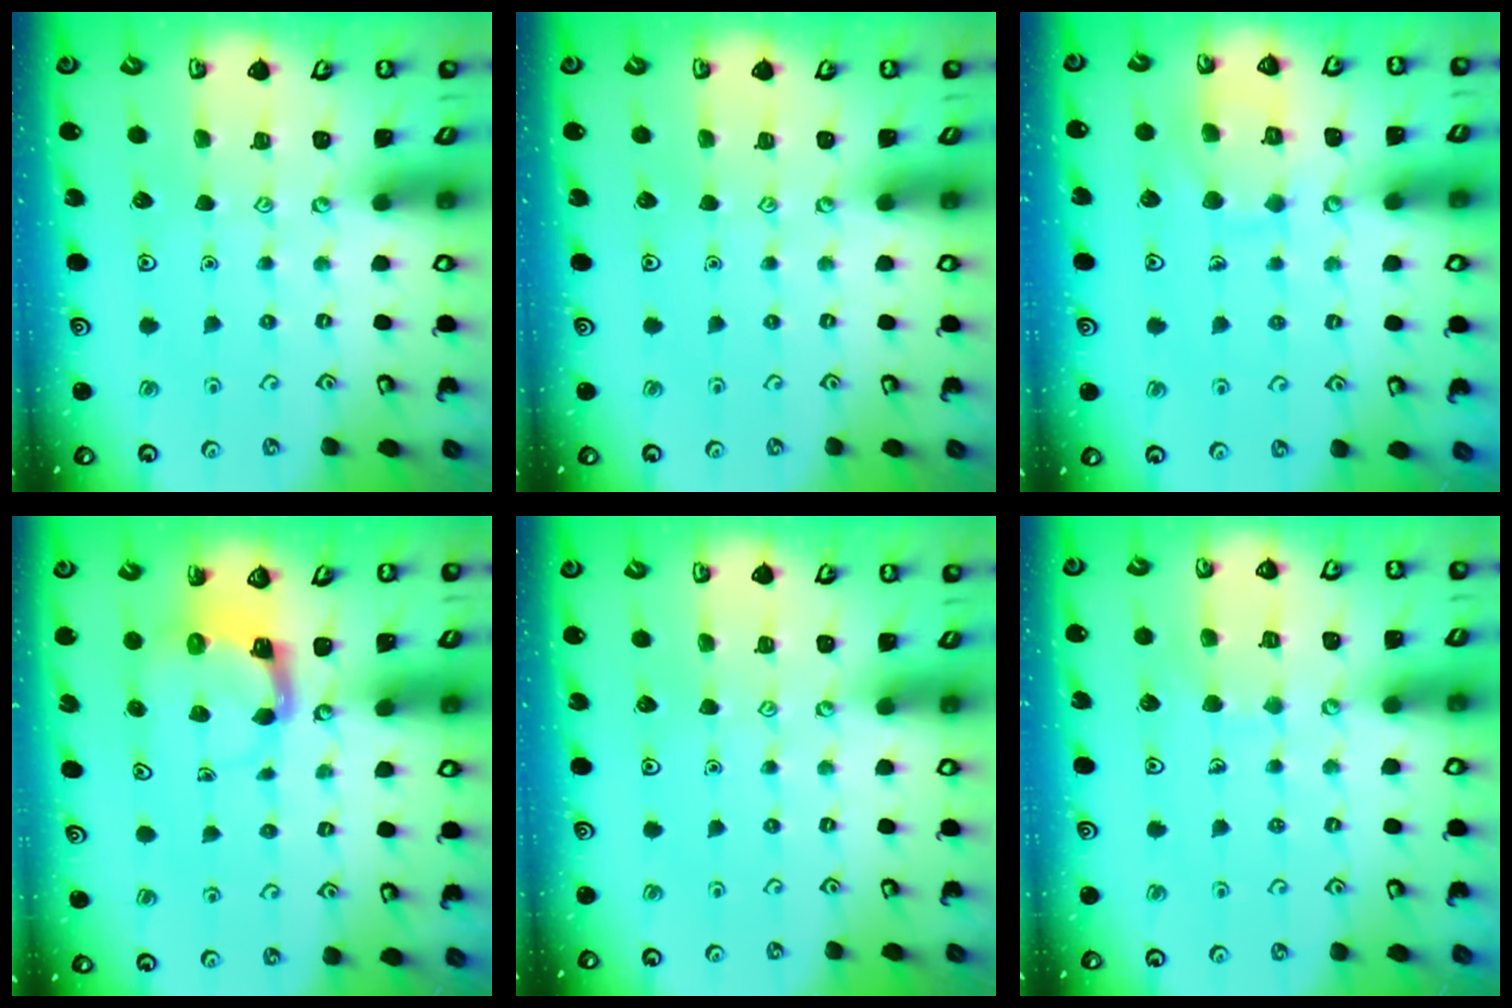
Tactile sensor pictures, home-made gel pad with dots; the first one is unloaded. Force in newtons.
{"total": 0.0}
{"total": 9.8, "press": 9.8, "slide": 1.0}
{"total": 4.0, "press": 3.9, "slide": 0.6}
{"total": 0.0}
{"total": 5.9, "press": 5.9, "slide": 0.4}